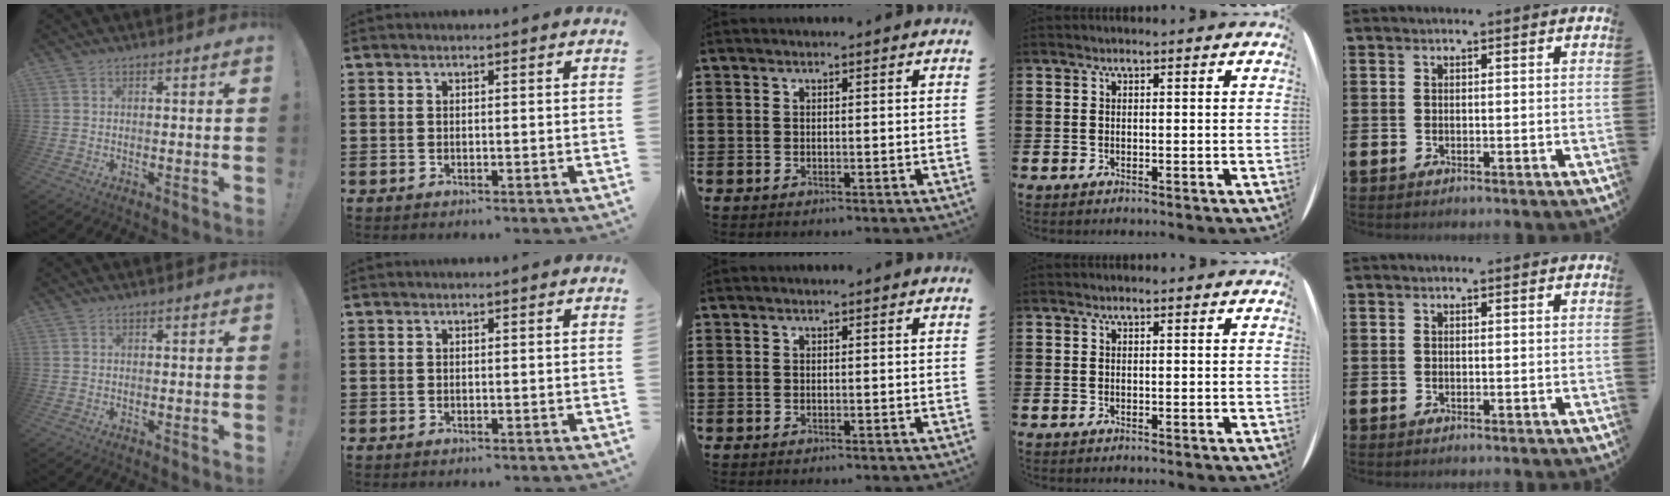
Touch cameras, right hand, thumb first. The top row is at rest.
{}